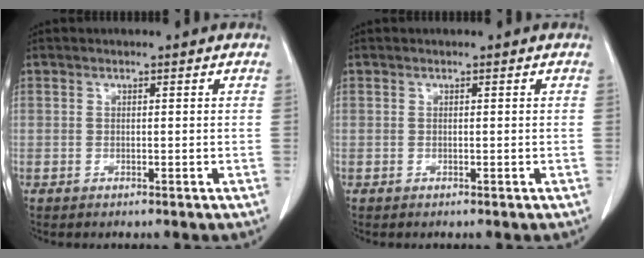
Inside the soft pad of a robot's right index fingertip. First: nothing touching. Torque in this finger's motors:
{"motor_torque": [0.00, 0.00, 0.02, 0.00]}